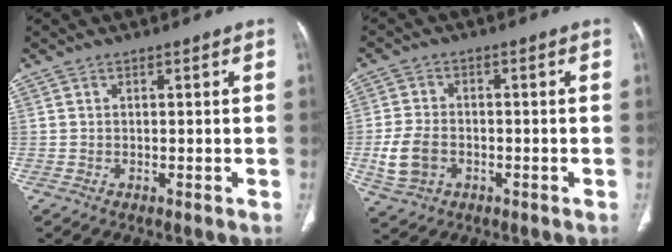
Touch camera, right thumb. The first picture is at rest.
{"total": 7.0, "force": [-1.9, 5.1, 4.4], "torque": [-0.092, 0.008, -0.030]}